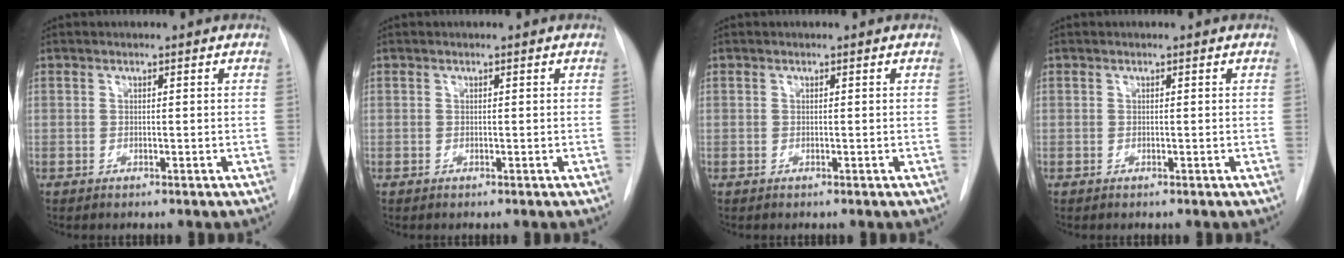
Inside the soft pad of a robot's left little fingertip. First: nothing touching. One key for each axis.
{"total": 0.0}
{"total": 0.0}
{"total": 0.0}